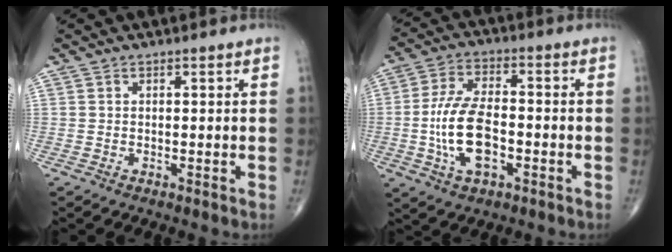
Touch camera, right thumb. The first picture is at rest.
{"total": 12.3, "force": [-2.5, 6.2, 10.4], "torque": [-0.203, 0.017, -0.048]}